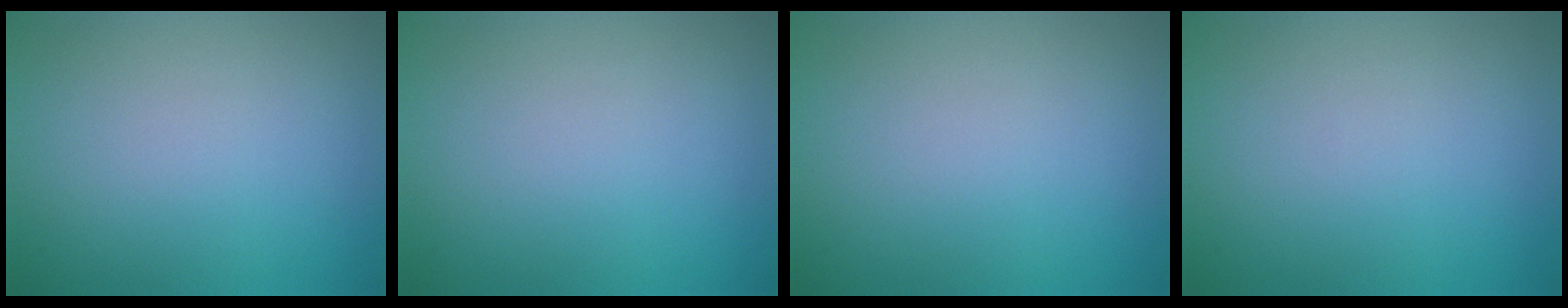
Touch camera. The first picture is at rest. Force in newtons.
{"total": 0.0}
{"total": 0.0}
{"total": 0.0}